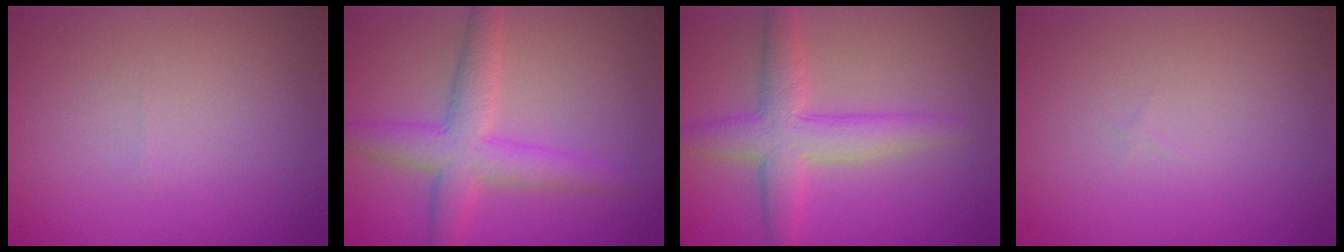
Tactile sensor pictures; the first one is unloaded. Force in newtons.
{"total": 4.7, "press": 4.7, "slide": 0.1}
{"total": 4.6, "press": 4.6, "slide": 0.1}
{"total": 0.0}